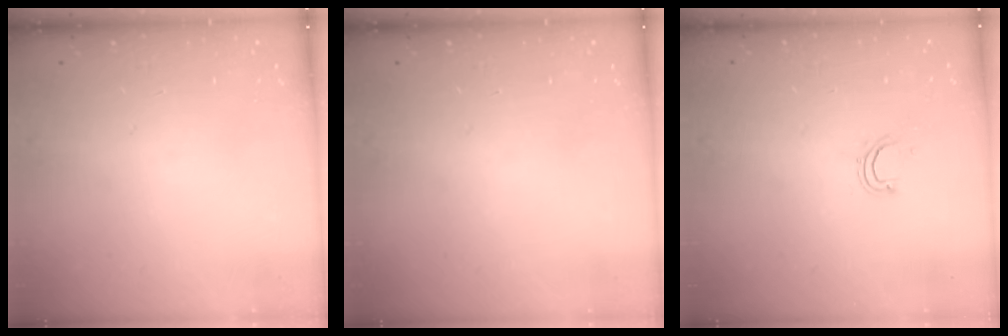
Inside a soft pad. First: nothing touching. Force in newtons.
{"total": 0.0}
{"total": 4.7, "press": 4.6, "slide": 0.9}